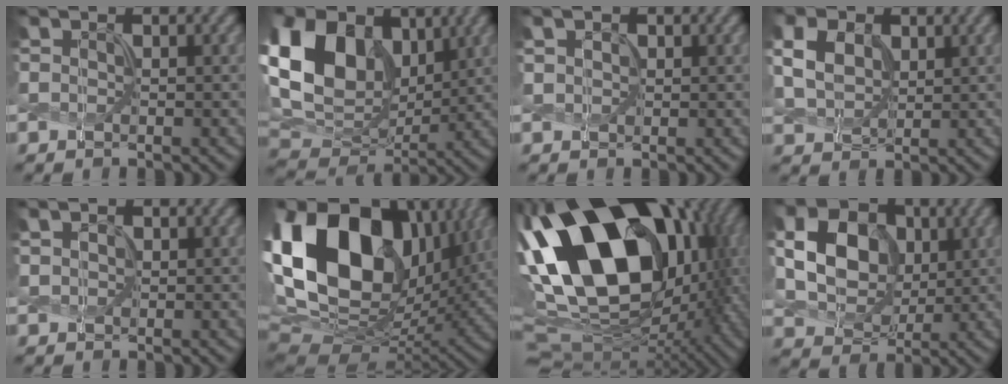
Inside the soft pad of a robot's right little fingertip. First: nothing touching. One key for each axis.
{"total": 15.3, "fx": 4.6, "fy": 11.0, "fz": 9.6, "tx": -0.209, "ty": 0.040, "tz": 0.083}
{"total": 1.2, "fx": 0.5, "fy": 1.0, "fz": 0.5, "tx": -0.025, "ty": 0.011, "tz": 0.013}
{"total": 3.9, "fx": 0.5, "fy": 3.0, "fz": 2.4, "tx": -0.078, "ty": 0.004, "tz": 0.017}
{"total": 0.9, "fx": 0.3, "fy": 0.8, "fz": 0.4, "tx": -0.020, "ty": 0.009, "tz": 0.013}
{"total": 19.0, "fx": 5.0, "fy": 13.6, "fz": 12.3, "tx": -0.264, "ty": 0.031, "tz": 0.096}
{"total": 20.1, "fx": 1.7, "fy": 13.3, "fz": 15.0, "tx": -0.281, "ty": 0.008, "tz": 0.041}
{"total": 7.6, "fx": 0.7, "fy": 6.1, "fz": 4.5, "tx": -0.112, "ty": 0.004, "tz": 0.011}